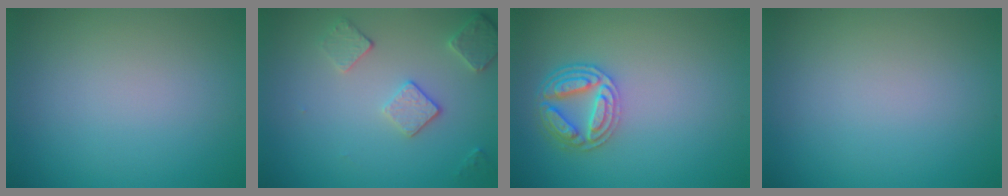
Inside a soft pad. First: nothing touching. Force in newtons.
{"total": 2.6, "press": 2.5, "slide": 0.8}
{"total": 4.5, "press": 4.0, "slide": 2.1}
{"total": 0.0}